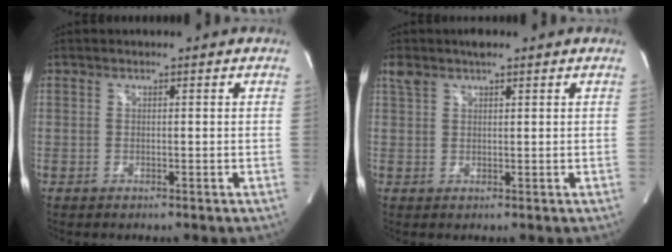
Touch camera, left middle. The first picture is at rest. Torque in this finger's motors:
{"motor_torque": [0.34, -0.22, -0.01, 0.03]}